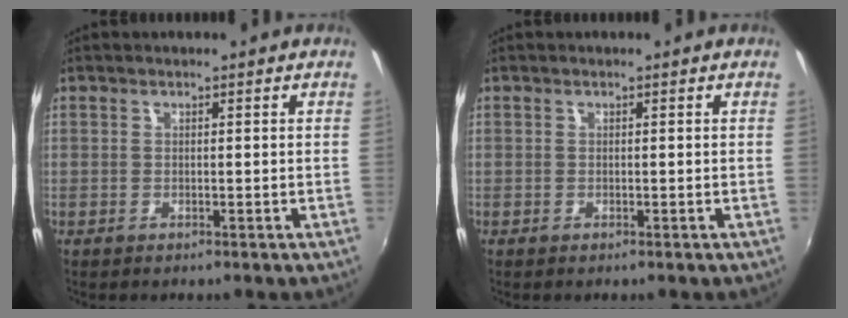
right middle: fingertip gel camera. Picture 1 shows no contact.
{"total": 0.0}